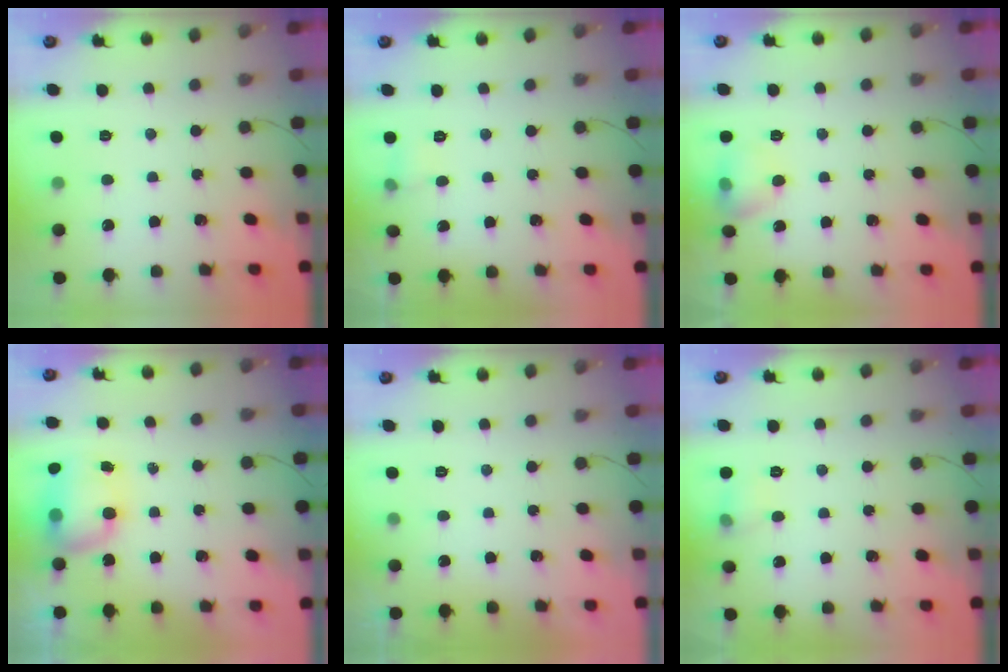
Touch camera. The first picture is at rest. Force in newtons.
{"total": 6.9, "press": 3.6, "slide": 5.9}
{"total": 7.9, "press": 7.8, "slide": 1.3}
{"total": 7.5, "press": 7.4, "slide": 1.1}
{"total": 0.0}
{"total": 5.5, "press": 5.3, "slide": 1.6}